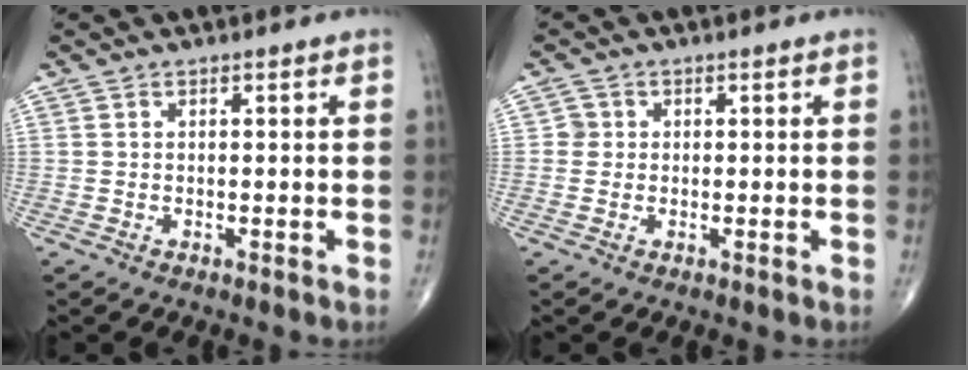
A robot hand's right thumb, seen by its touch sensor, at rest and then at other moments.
{"total": 1.6, "force": [0.1, 1.6, 0.2], "torque": [0.007, 0.005, -0.001]}